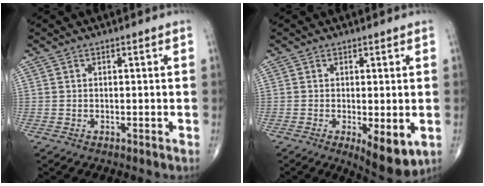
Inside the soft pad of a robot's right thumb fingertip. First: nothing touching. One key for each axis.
{"total": 7.1, "fx": -1.8, "fy": 2.6, "fz": 6.4, "tx": -0.085, "ty": -0.019, "tz": -0.022}